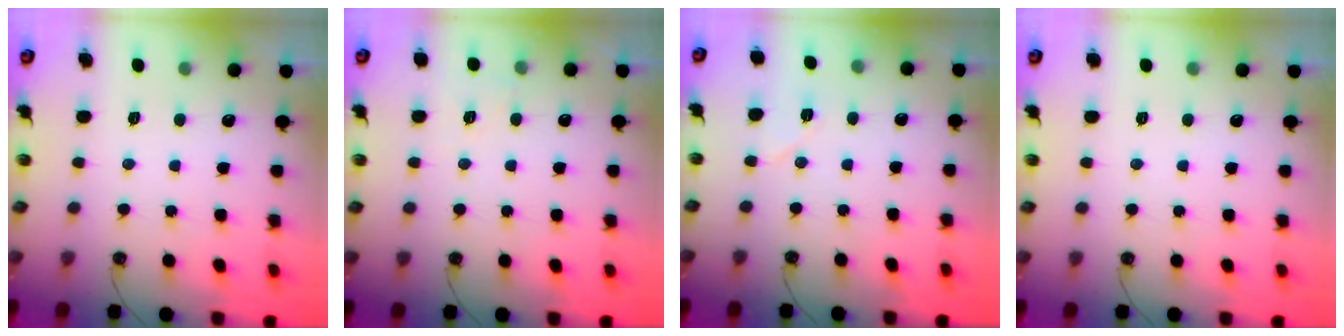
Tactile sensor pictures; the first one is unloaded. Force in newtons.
{"total": 5.9, "press": 2.3, "slide": 5.4}
{"total": 7.3, "press": 6.4, "slide": 3.6}
{"total": 0.0}